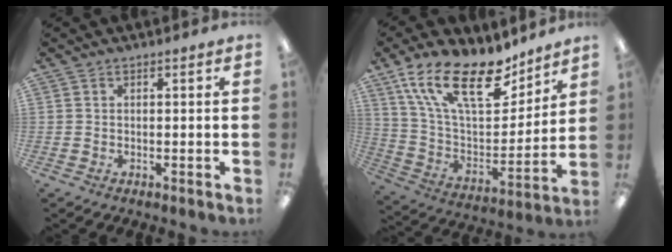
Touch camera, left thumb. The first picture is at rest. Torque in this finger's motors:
{"motor_torque": [0.57, 0.51, 1.48, -1.29, 0.43]}